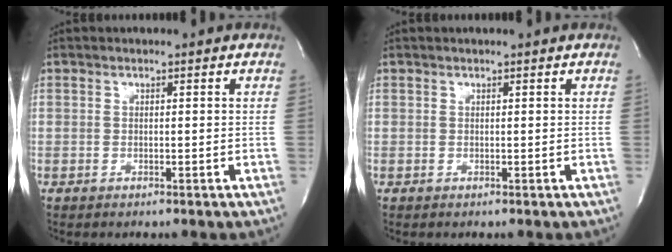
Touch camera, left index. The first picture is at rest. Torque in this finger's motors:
{"motor_torque": [0.11, -0.04, 0.02, -0.01]}